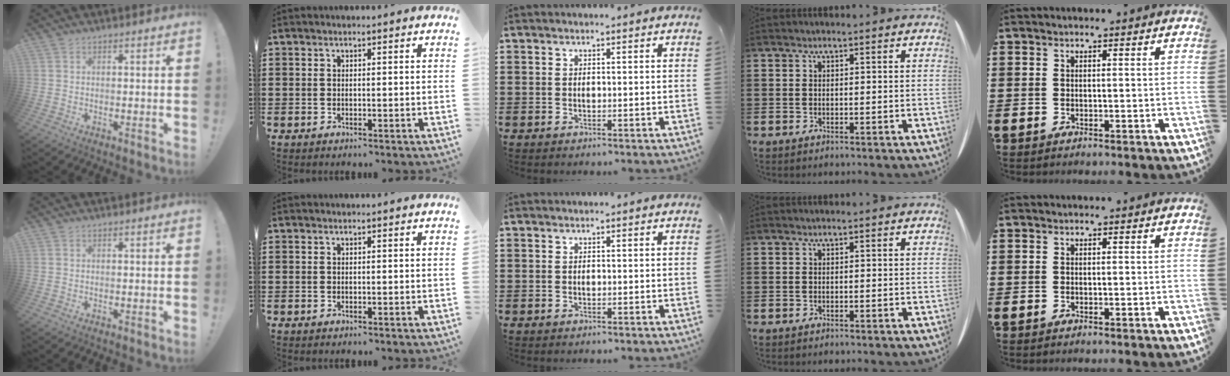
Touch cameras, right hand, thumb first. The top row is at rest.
{}